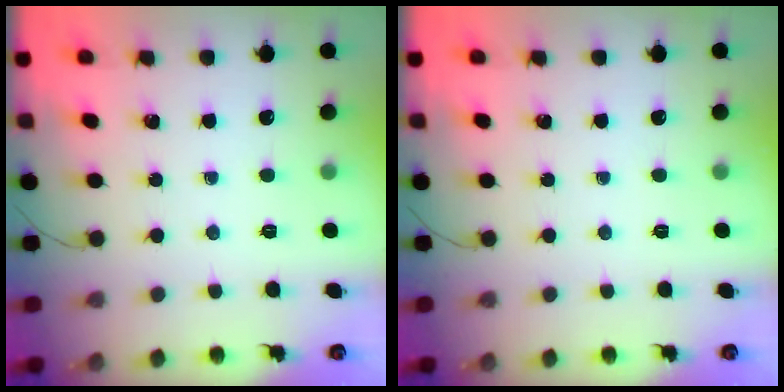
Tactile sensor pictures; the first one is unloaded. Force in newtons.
{"total": 0.0}